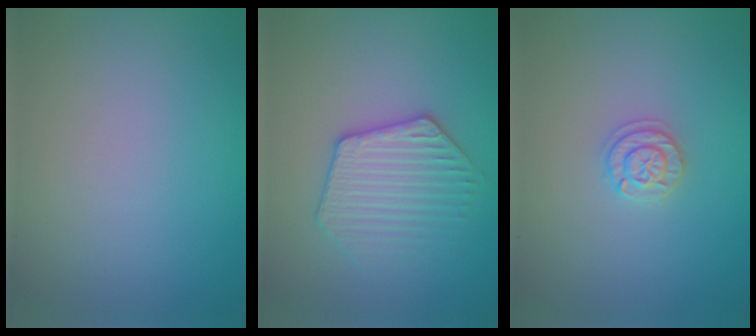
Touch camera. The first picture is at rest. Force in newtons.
{"total": 3.5, "press": 3.4, "slide": 0.9}
{"total": 1.7, "press": 1.7, "slide": 0.2}